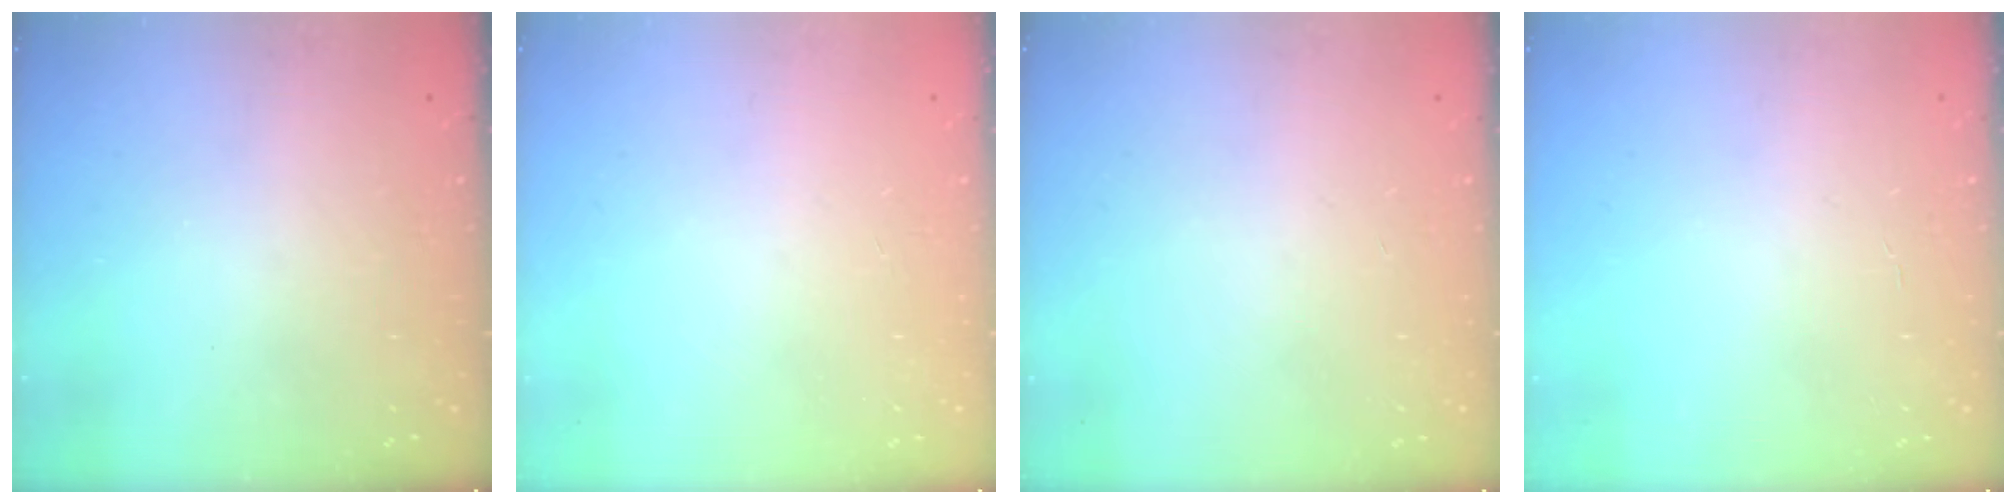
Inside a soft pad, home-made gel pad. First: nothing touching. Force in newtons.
{"total": 0.0}
{"total": 0.0}
{"total": 0.9, "press": 0.9, "slide": 0.1}